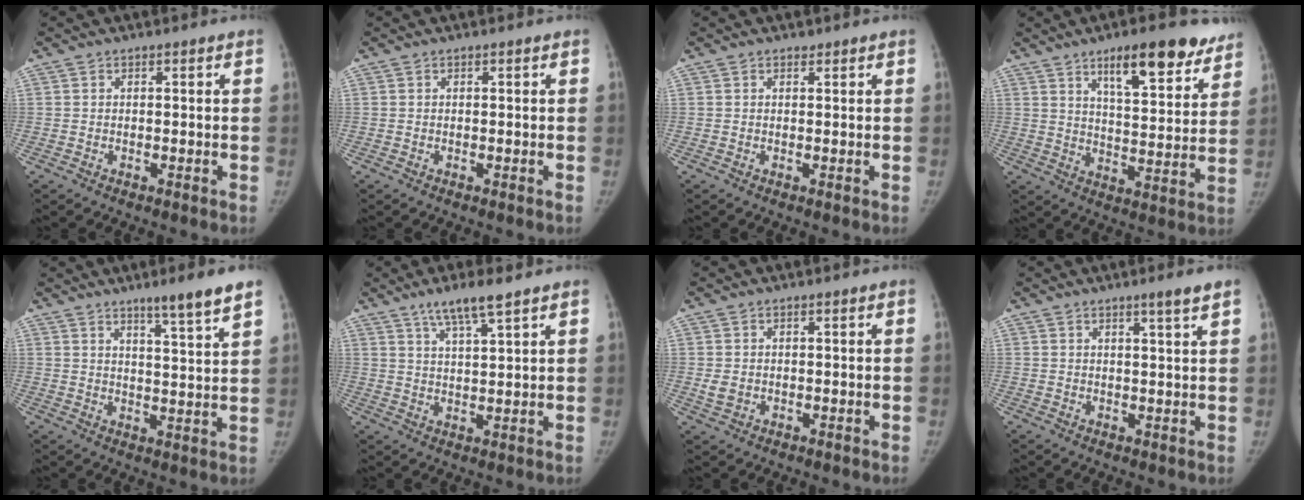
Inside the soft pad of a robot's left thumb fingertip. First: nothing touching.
{"total": 0.0}
{"total": 0.5, "force": [0.5, 0.2, 0.0], "torque": [-0.003, -0.004, 0.007]}
{"total": 15.8, "force": [10.4, 5.0, 10.8], "torque": [-0.116, -0.049, 0.157]}
{"total": 8.1, "force": [5.7, -0.1, 5.7], "torque": [-0.082, -0.039, 0.087]}
{"total": 6.7, "force": [4.7, 0.6, 4.7], "torque": [-0.090, -0.023, 0.090]}
{"total": 1.9, "force": [-0.1, 1.5, 1.1], "torque": [-0.016, -0.001, 0.002]}
{"total": 3.4, "force": [2.2, -0.5, 2.5], "torque": [-0.040, -0.018, 0.037]}